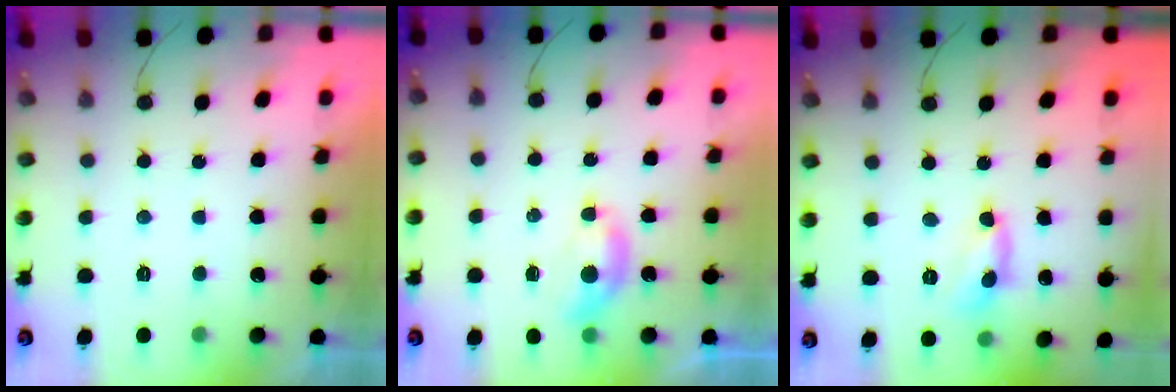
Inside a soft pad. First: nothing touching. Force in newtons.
{"total": 4.7, "press": 4.7, "slide": 0.6}
{"total": 3.8, "press": 3.8, "slide": 0.2}